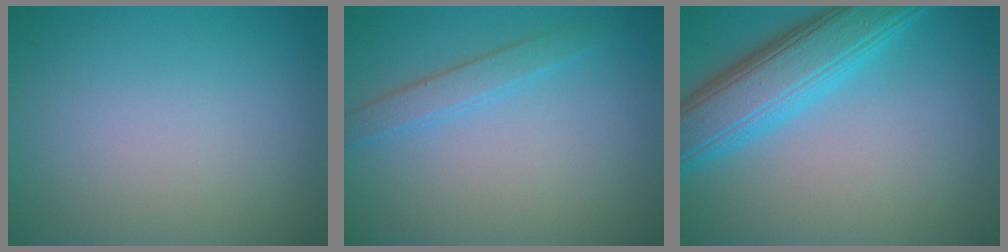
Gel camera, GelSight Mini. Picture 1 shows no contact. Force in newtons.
{"total": 1.9, "press": 1.9, "slide": 0.1}
{"total": 7.0, "press": 7.0, "slide": 0.2}